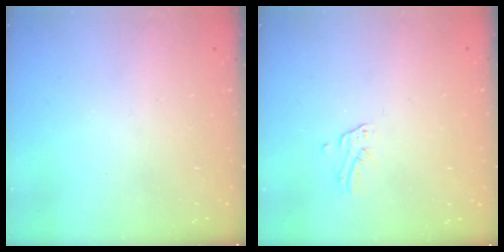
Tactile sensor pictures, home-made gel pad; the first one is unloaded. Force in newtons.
{"total": 2.0, "press": 2.0, "slide": 0.1}